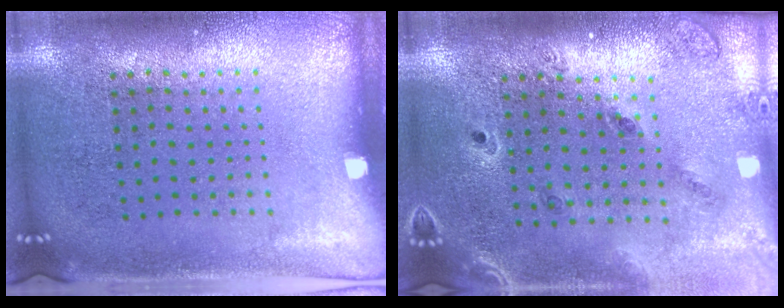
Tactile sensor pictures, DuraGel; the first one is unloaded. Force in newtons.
{"total": 1.4, "press": 1.3, "slide": 0.3}